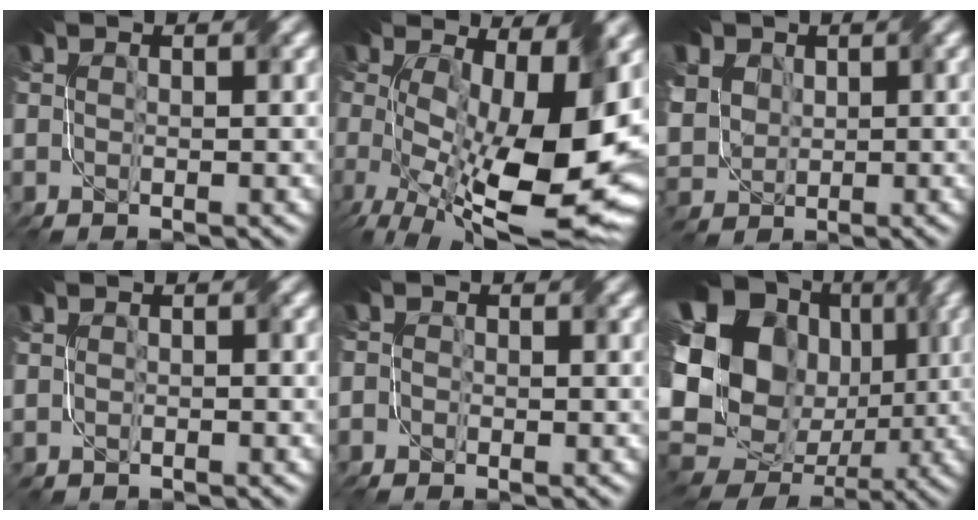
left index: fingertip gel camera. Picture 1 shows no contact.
{"total": 14.8, "force": [-0.6, 6.5, 13.3], "torque": [-0.206, -0.026, -0.001]}
{"total": 8.2, "force": [3.5, 6.7, 3.4], "torque": [-0.105, 0.024, 0.065]}
{"total": 0.9, "force": [-0.2, 0.1, -0.8], "torque": [0.012, 0.000, -0.001]}
{"total": 1.7, "force": [-0.8, 1.5, 0.4], "torque": [-0.013, -0.006, -0.006]}
{"total": 18.2, "force": [0.7, 15.1, 10.1], "torque": [-0.209, 0.001, 0.029]}